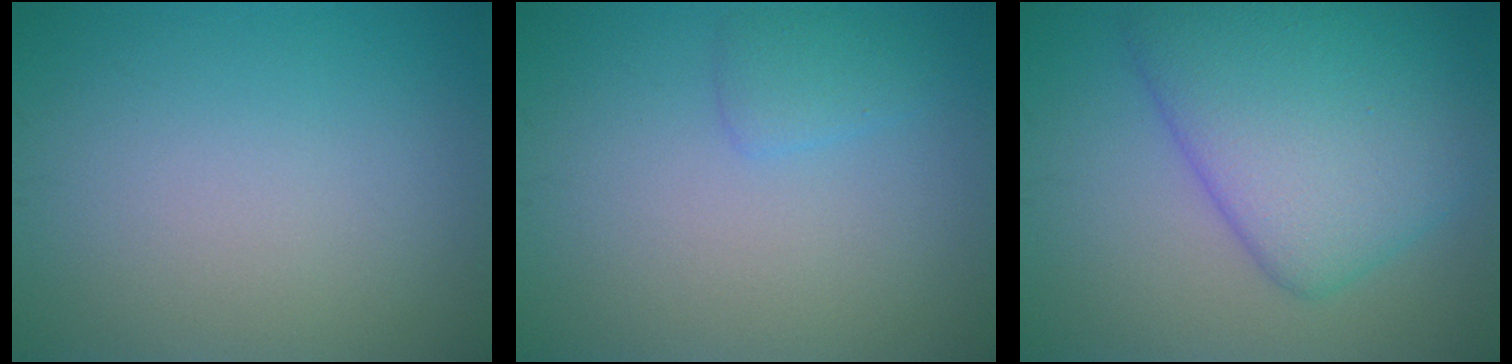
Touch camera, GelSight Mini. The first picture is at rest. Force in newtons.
{"total": 1.5, "press": 1.5, "slide": 0.1}
{"total": 8.8, "press": 8.8, "slide": 0.4}